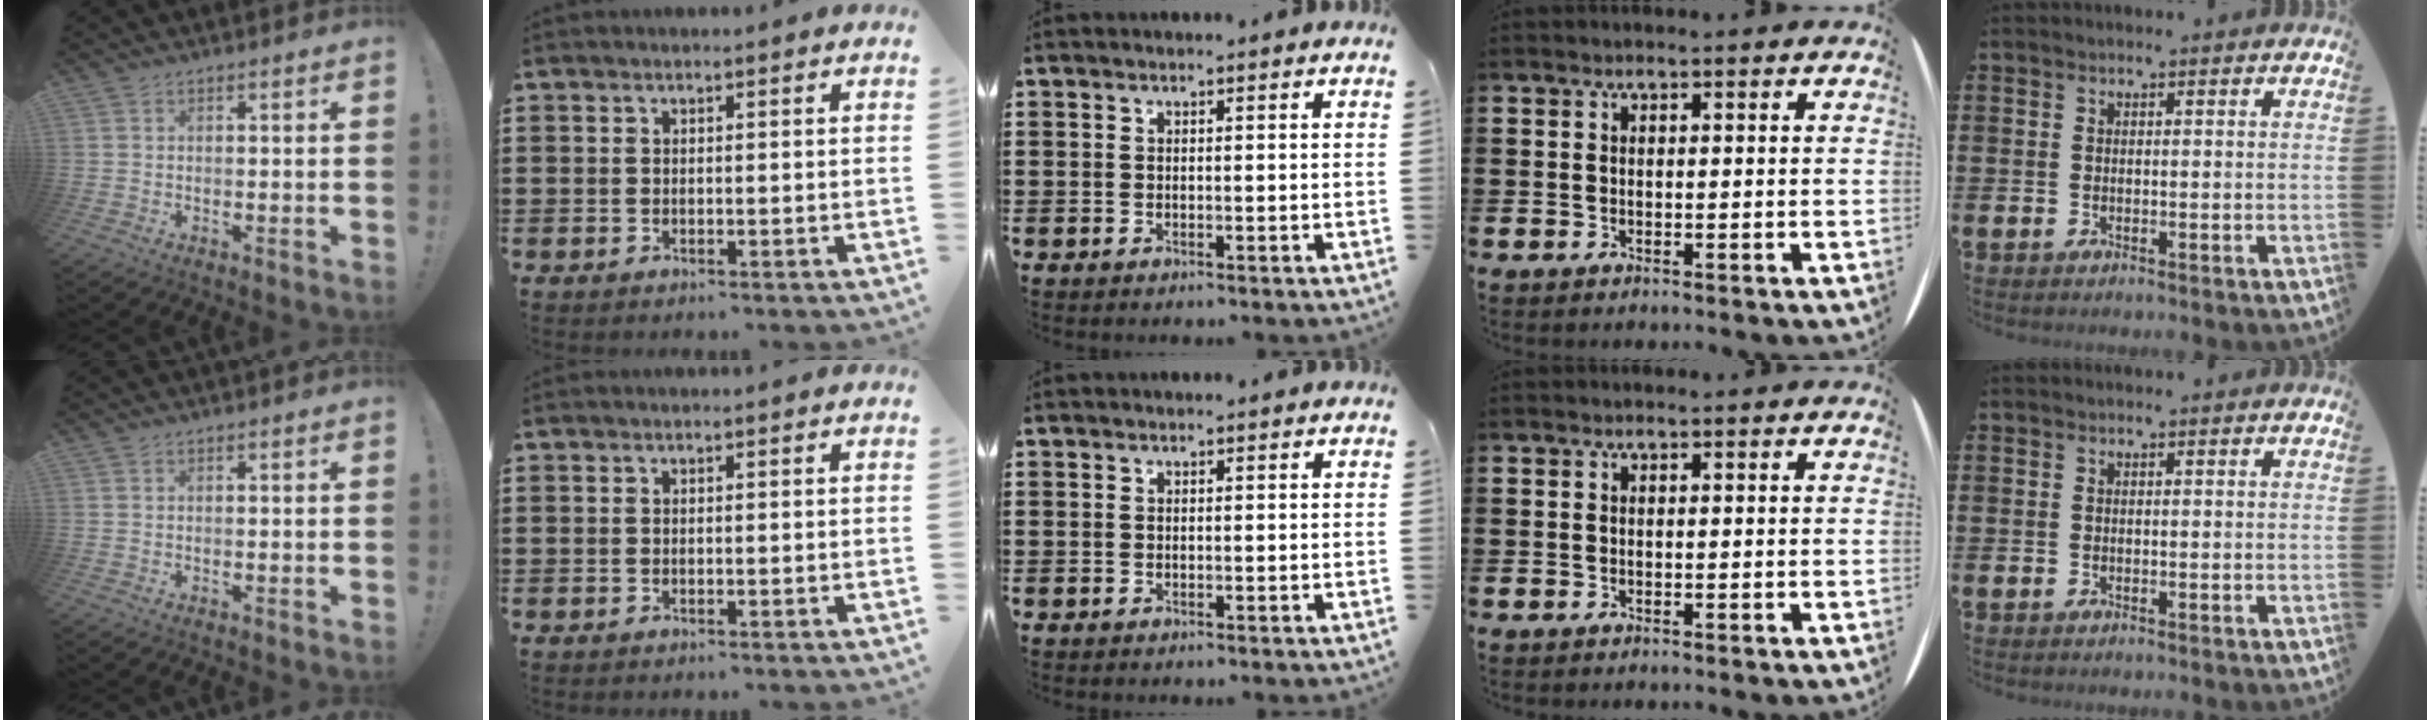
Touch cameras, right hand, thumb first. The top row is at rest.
{}